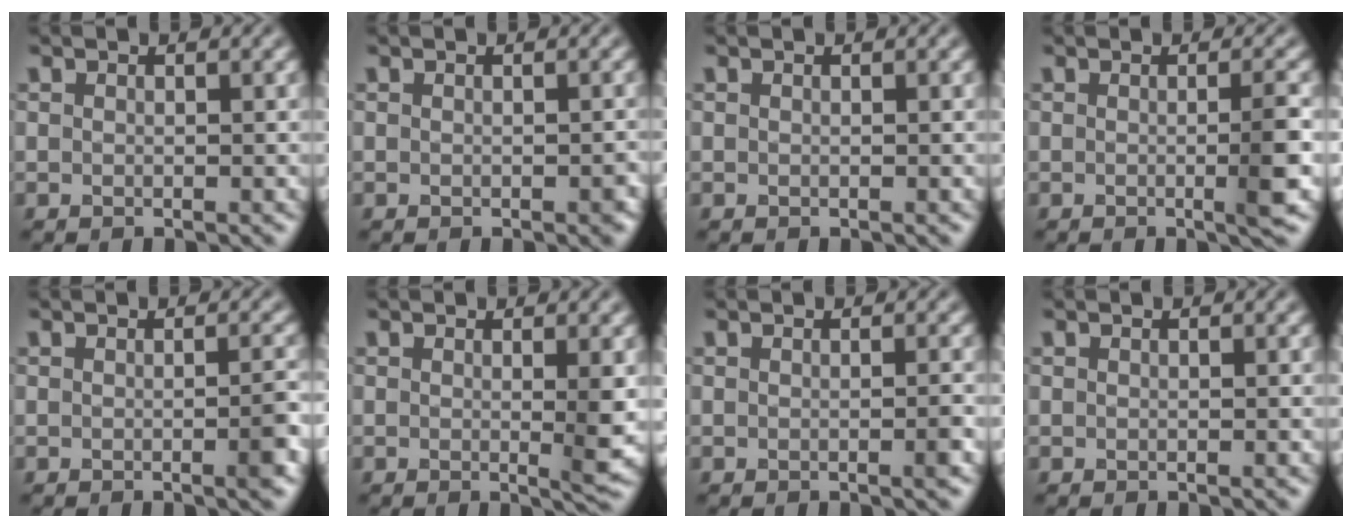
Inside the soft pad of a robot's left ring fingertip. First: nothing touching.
{"total": 0.8, "force": [-0.2, 0.4, 0.7], "torque": [-0.010, -0.001, 0.000]}
{"total": 0.0}
{"total": 2.8, "force": [-0.3, 0.4, 2.8], "torque": [-0.039, -0.008, -0.008]}
{"total": 1.9, "force": [-0.5, 0.3, 1.8], "torque": [-0.021, 0.000, -0.008]}
{"total": 2.4, "force": [0.1, 0.3, 2.4], "torque": [-0.032, -0.011, 0.000]}
{"total": 0.9, "force": [-0.3, 0.0, 0.9], "torque": [-0.011, 0.000, -0.005]}
{"total": 0.0}